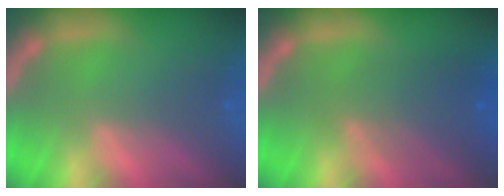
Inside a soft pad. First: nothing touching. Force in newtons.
{"total": 4.6}